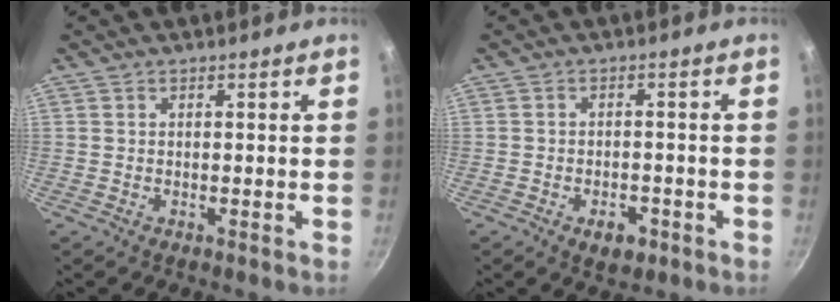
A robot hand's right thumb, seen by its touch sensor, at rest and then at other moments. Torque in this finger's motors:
{"motor_torque": [-0.37, 0.31, -0.18, 0.06, 0.02]}